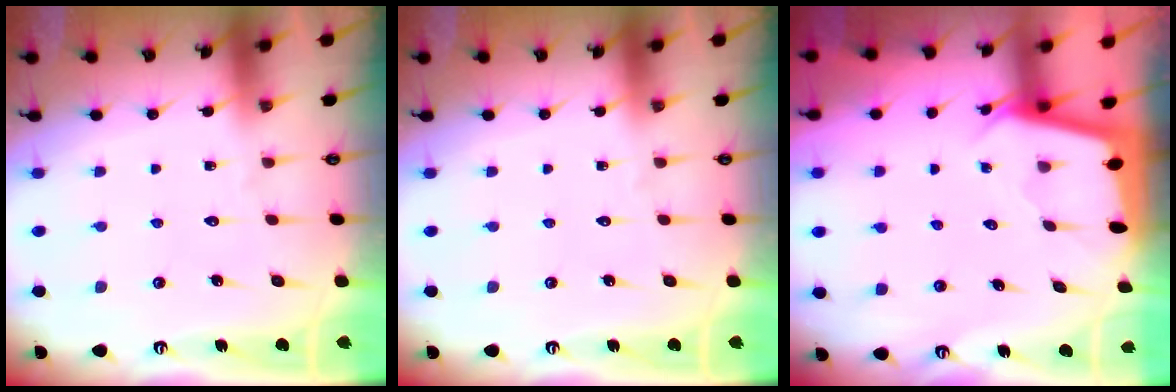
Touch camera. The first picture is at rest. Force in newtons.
{"total": 0.0}
{"total": 2.0, "press": 2.0, "slide": 0.2}